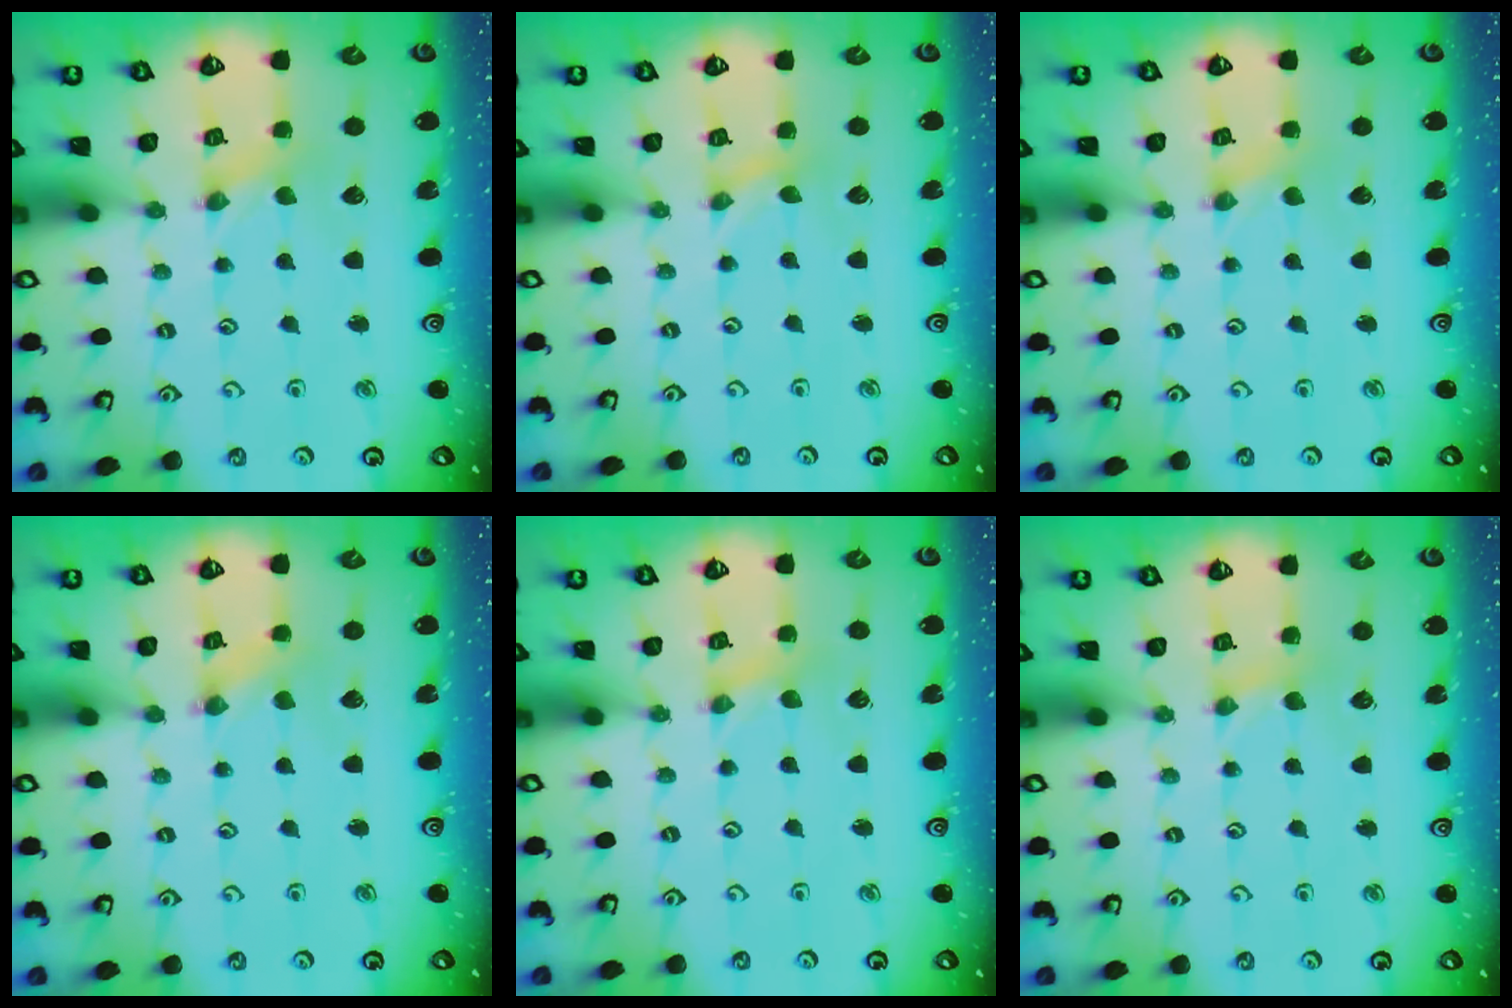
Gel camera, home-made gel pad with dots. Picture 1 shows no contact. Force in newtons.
{"total": 0.0}
{"total": 0.0}
{"total": 0.0}
{"total": 0.6, "press": 0.5, "slide": 0.1}
{"total": 2.1, "press": 2.1, "slide": 0.3}